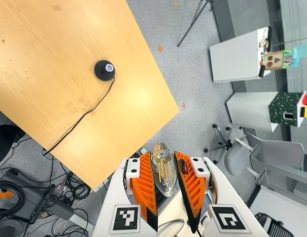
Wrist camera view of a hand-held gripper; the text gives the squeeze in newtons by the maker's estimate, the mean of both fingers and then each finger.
{"total": 8.4, "left": 7.6, "right": 9.3}